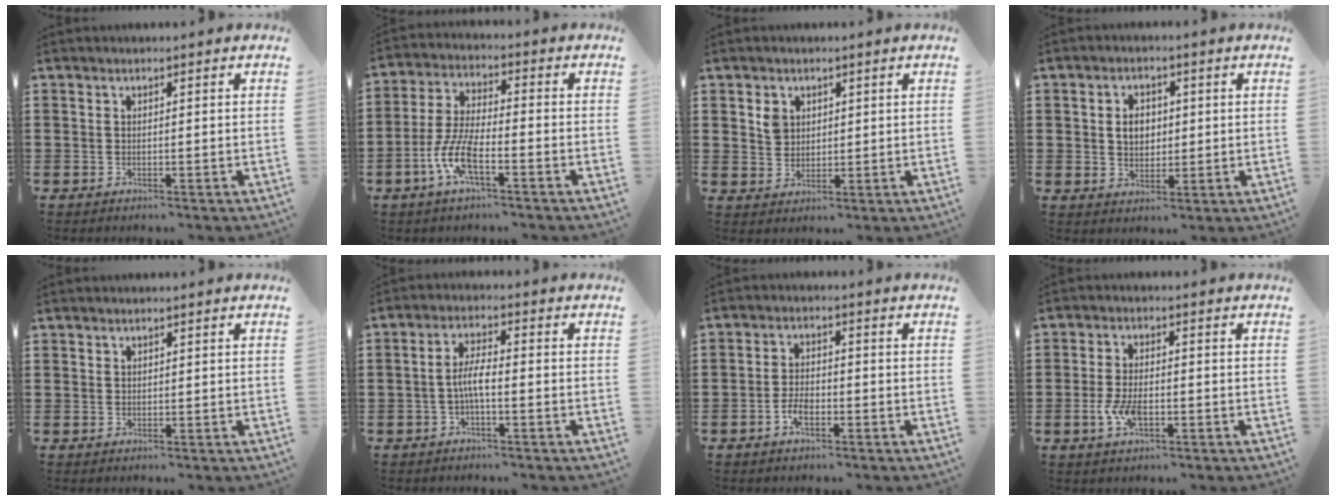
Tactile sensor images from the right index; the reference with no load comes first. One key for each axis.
{"total": 7.6, "fx": -3.6, "fy": 2.0, "fz": 6.4, "tx": -0.159, "ty": -0.015, "tz": -0.077}
{"total": 3.1, "fx": 1.4, "fy": 2.5, "fz": 1.0, "tx": -0.029, "ty": 0.009, "tz": 0.026}
{"total": 3.7, "fx": 0.3, "fy": 2.7, "fz": 2.5, "tx": -0.050, "ty": 0.005, "tz": 0.000}
{"total": 0.8, "fx": 0.6, "fy": 0.5, "fz": 0.1, "tx": -0.004, "ty": 0.001, "tz": 0.012}
{"total": 4.1, "fx": -1.2, "fy": 0.8, "fz": 3.8, "tx": -0.084, "ty": -0.003, "tz": -0.026}
{"total": 3.4, "fx": -1.6, "fy": 1.6, "fz": 2.6, "tx": -0.061, "ty": -0.001, "tz": -0.033}
{"total": 4.7, "fx": -1.5, "fy": 2.2, "fz": 3.9, "tx": -0.087, "ty": -0.001, "tz": -0.030}